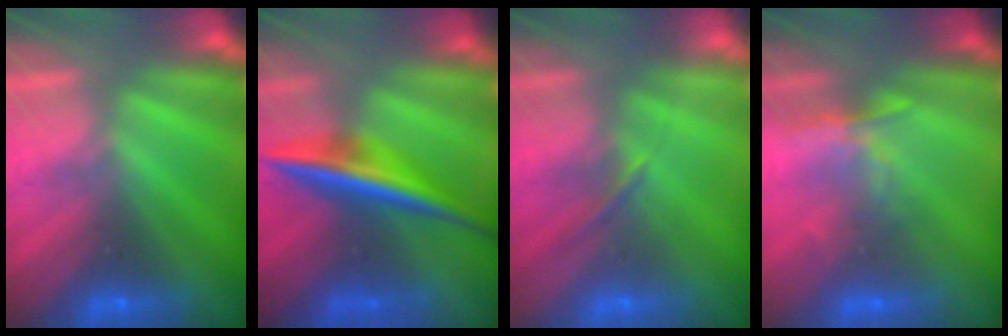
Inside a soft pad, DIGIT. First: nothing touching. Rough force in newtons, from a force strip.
{"total": 7.1}
{"total": 1.4}
{"total": 2.4}